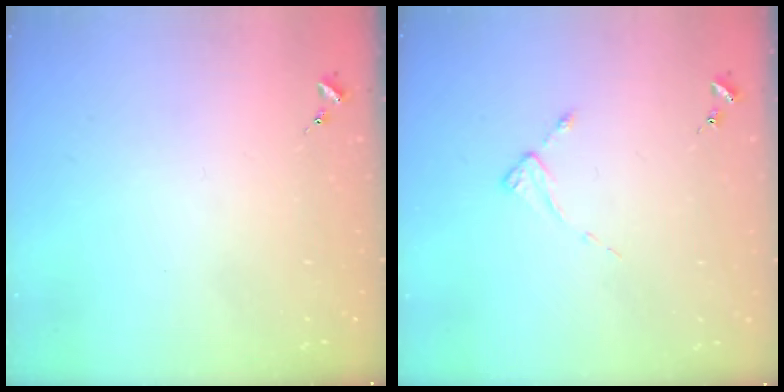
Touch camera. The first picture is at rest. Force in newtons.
{"total": 1.9, "press": 1.8, "slide": 0.3}